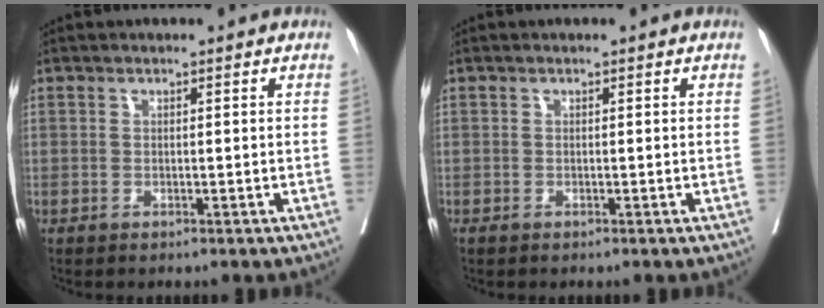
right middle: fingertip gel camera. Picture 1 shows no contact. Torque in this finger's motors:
{"motor_torque": [0.10, -0.10, 0.00, 0.00]}